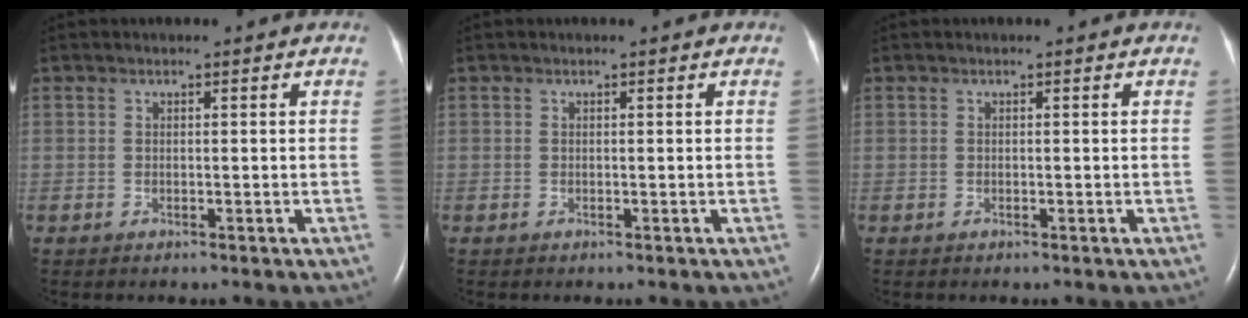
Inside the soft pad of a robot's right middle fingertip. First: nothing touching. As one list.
[{"total": 0.0}, {"total": 0.0}]